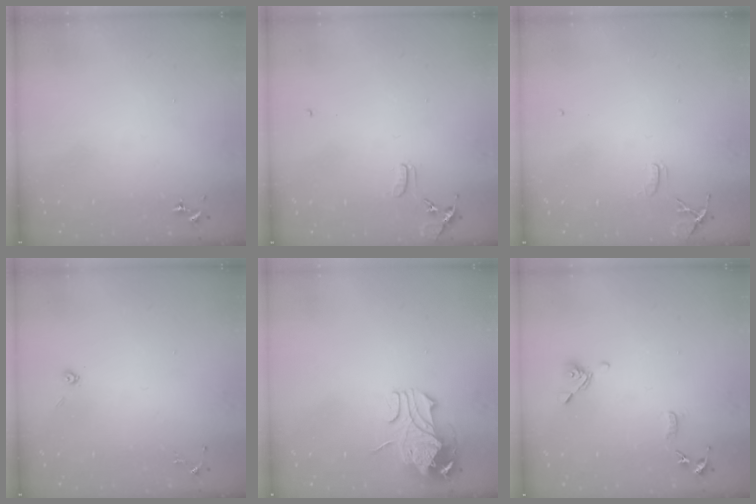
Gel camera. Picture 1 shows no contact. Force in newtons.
{"total": 8.3, "press": 8.3, "slide": 0.7}
{"total": 6.7, "press": 6.7, "slide": 0.7}
{"total": 4.5, "press": 4.4, "slide": 0.9}
{"total": 10.1, "press": 10.1, "slide": 0.8}
{"total": 10.3, "press": 10.2, "slide": 1.8}